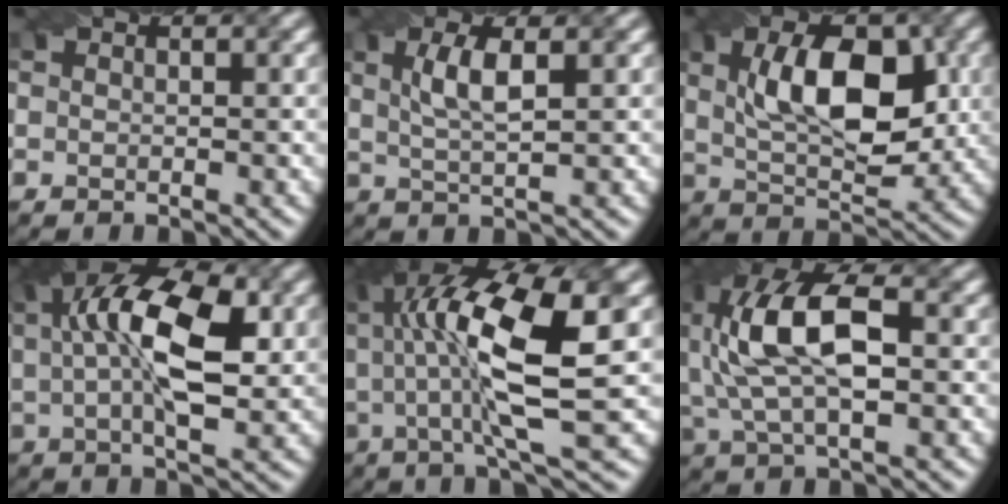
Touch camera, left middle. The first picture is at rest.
{"total": 3.2, "force": [0.5, 0.8, 3.1], "torque": [-0.070, 0.008, 0.021]}
{"total": 8.8, "force": [1.3, 4.3, 7.5], "torque": [-0.127, 0.012, 0.029]}
{"total": 10.1, "force": [1.6, 4.0, 9.2], "torque": [-0.154, 0.022, 0.030]}
{"total": 11.8, "force": [1.6, 2.9, 11.4], "torque": [-0.191, 0.018, 0.040]}
{"total": 9.7, "force": [0.4, 4.5, 8.6], "torque": [-0.180, 0.024, 0.013]}